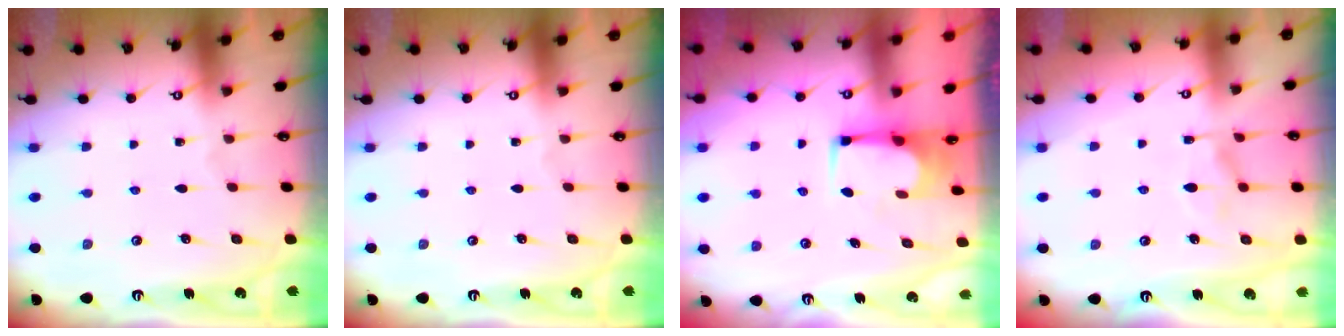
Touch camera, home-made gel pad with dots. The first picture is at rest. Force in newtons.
{"total": 0.0}
{"total": 2.1, "press": 2.1, "slide": 0.1}
{"total": 3.7, "press": 3.5, "slide": 1.2}